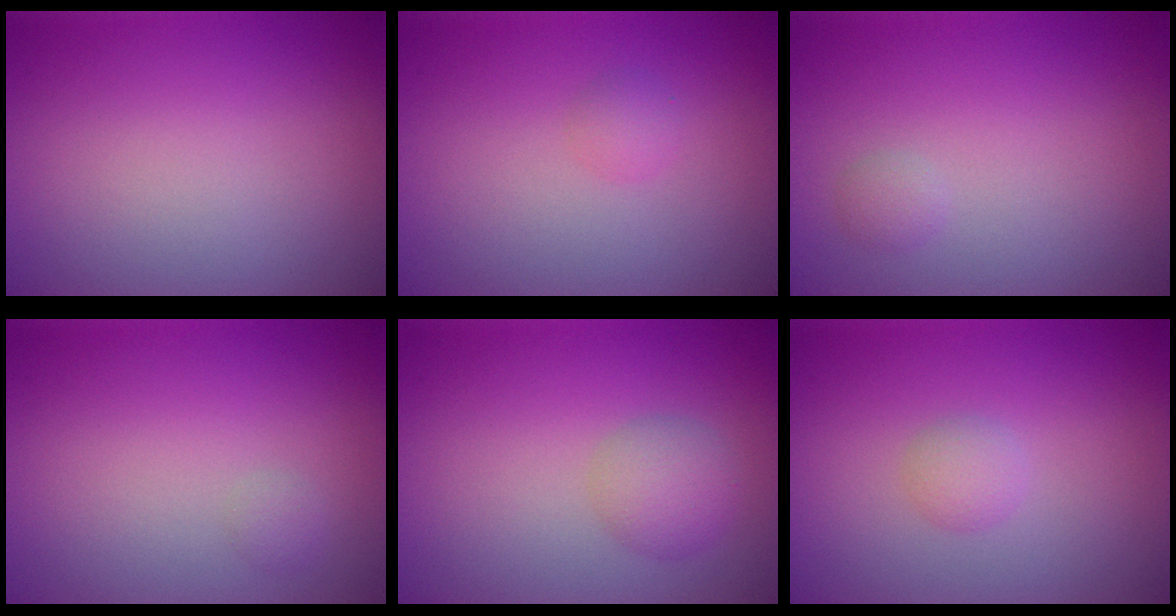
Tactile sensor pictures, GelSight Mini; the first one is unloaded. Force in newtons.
{"total": 1.0, "press": 1.0, "slide": 0.1}
{"total": 0.7, "press": 0.7, "slide": 0.1}
{"total": 0.7, "press": 0.7, "slide": 0.0}
{"total": 2.5, "press": 2.5, "slide": 0.1}
{"total": 1.3, "press": 1.3, "slide": 0.1}